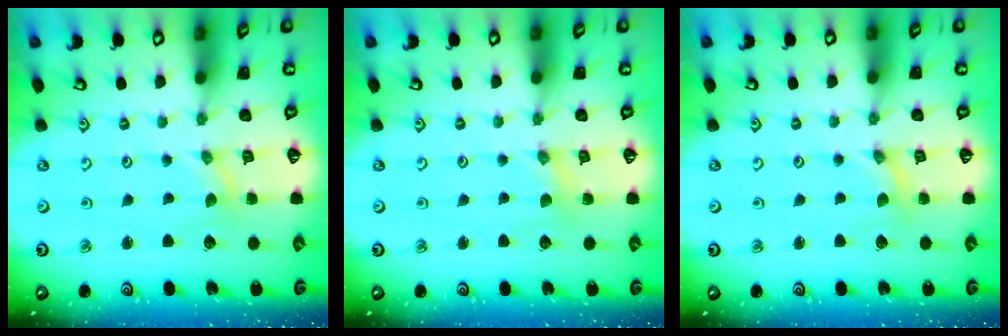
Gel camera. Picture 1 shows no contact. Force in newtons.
{"total": 1.4, "press": 1.4, "slide": 0.3}
{"total": 0.0}